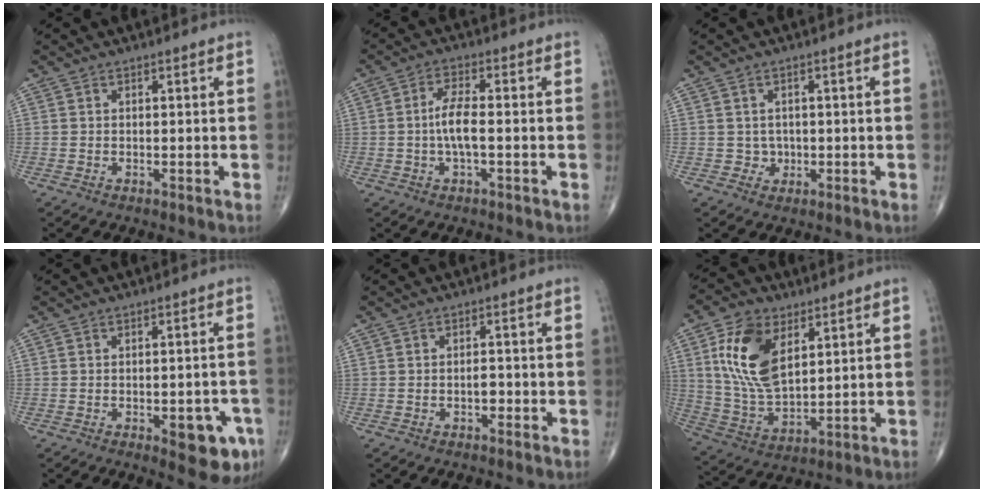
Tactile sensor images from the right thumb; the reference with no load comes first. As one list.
[{"total": 5.2, "force": [-0.7, 1.5, 5.0], "torque": [-0.106, 0.012, -0.019]}, {"total": 1.8, "force": [-0.2, 1.8, 0.5], "torque": [0.003, 0.005, -0.002]}, {"total": 9.4, "force": [-3.7, 3.6, 7.9], "torque": [-0.071, 0.008, -0.038]}, {"total": 1.6, "force": [-0.6, 0.9, 1.2], "torque": [-0.008, 0.005, -0.012]}, {"total": 14.8, "force": [5.6, 8.2, 11.0], "torque": [-0.199, -0.023, 0.114]}]